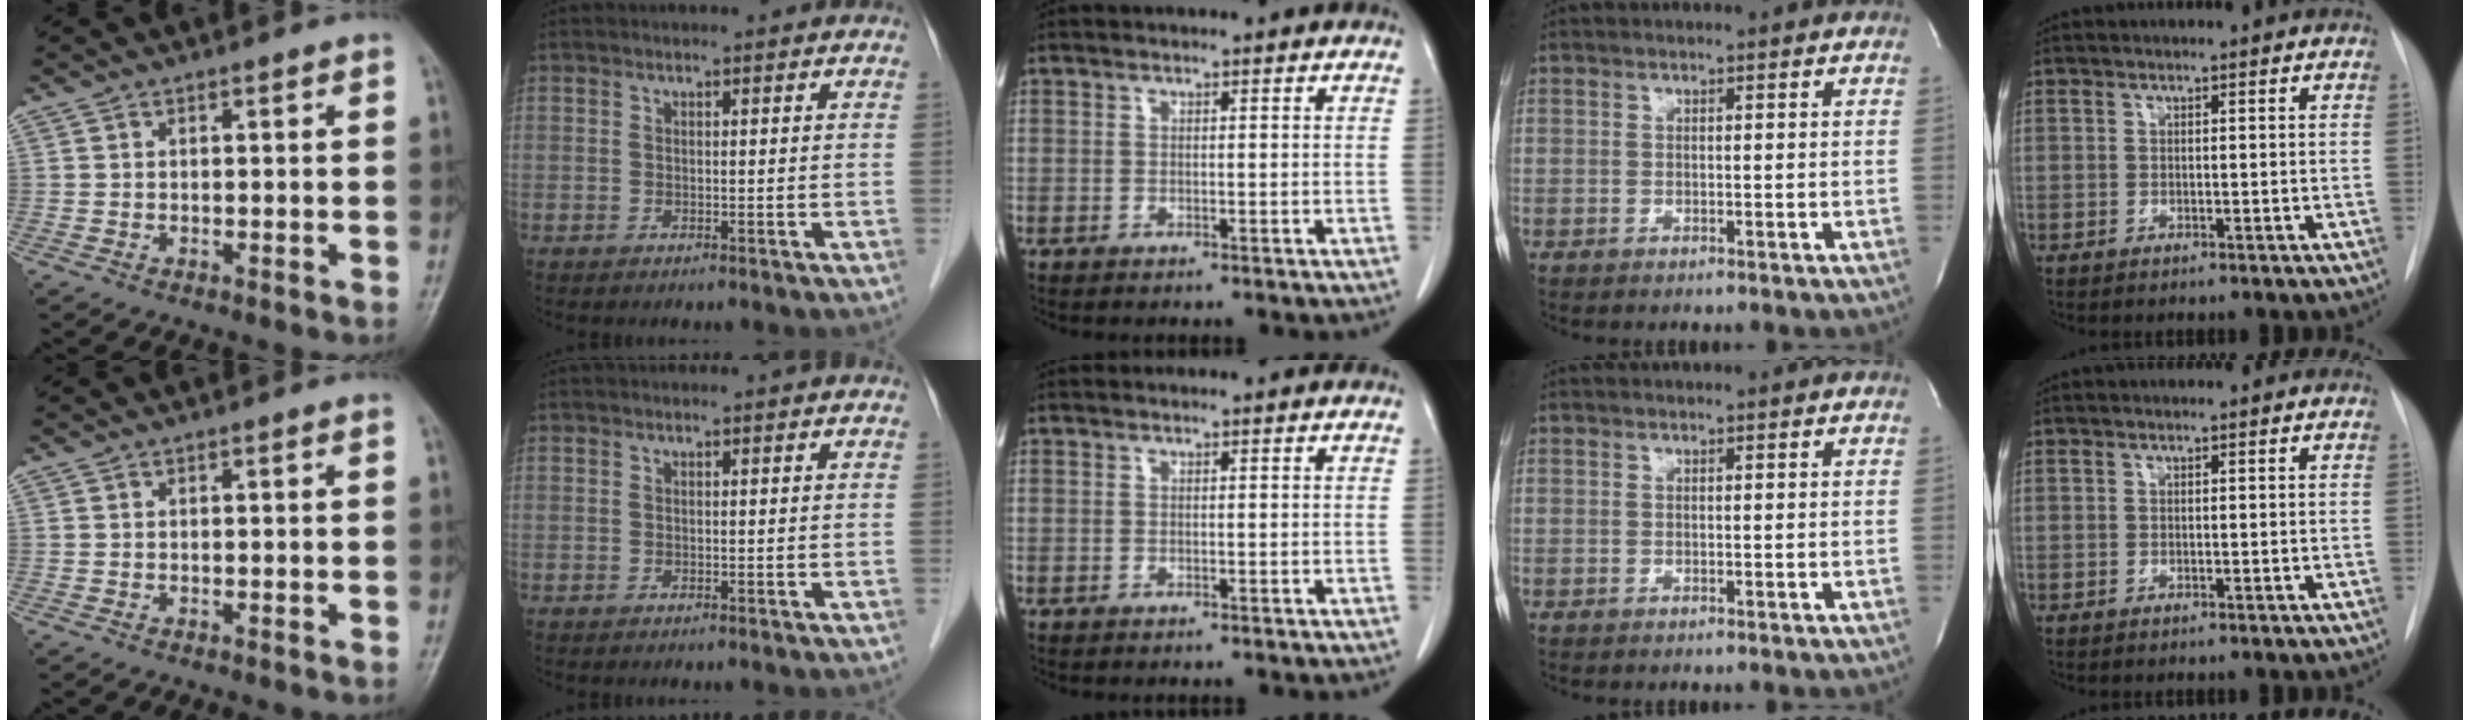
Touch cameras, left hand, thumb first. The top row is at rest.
{}